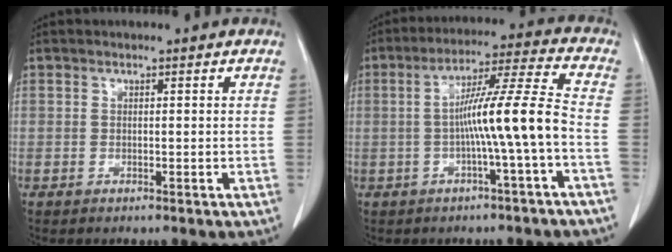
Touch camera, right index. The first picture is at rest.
{"total": 10.5, "force": [-2.1, -1.3, 10.2], "torque": [-0.175, 0.018, -0.036]}